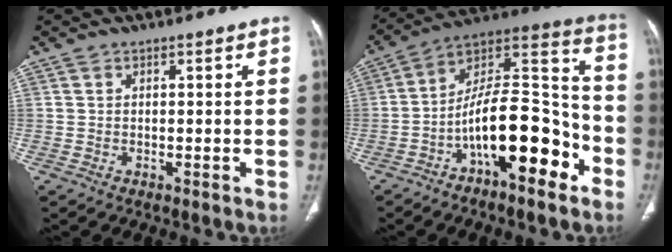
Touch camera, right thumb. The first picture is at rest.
{"total": 19.8, "force": [-8.7, 7.7, 16.1], "torque": [-0.242, 0.085, -0.144]}